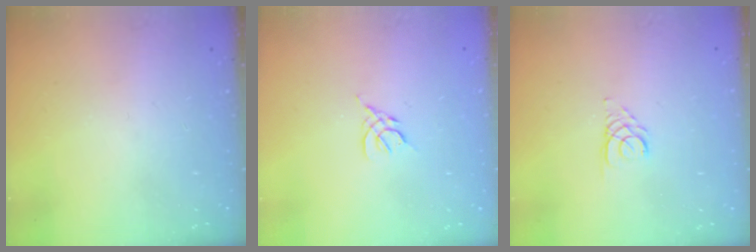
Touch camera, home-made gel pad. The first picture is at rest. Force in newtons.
{"total": 2.5, "press": 2.4, "slide": 0.7}
{"total": 2.6, "press": 2.6, "slide": 0.2}